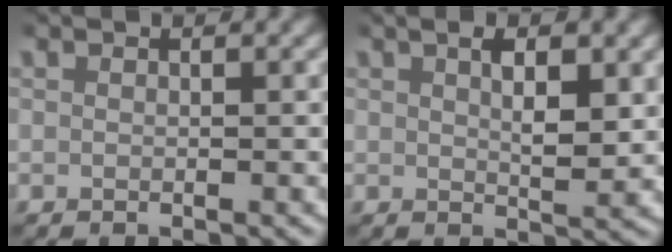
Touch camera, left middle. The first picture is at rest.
{"total": 3.8, "force": [1.6, 1.5, 3.1], "torque": [-0.038, -0.002, 0.027]}